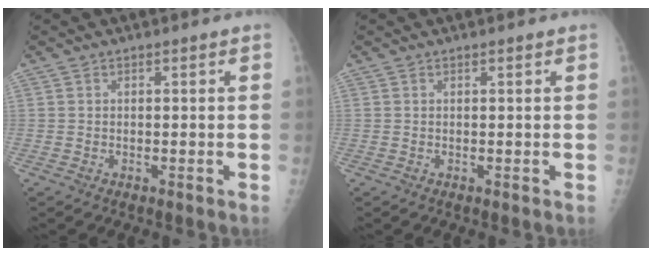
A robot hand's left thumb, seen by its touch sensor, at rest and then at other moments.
{"total": 0.0}